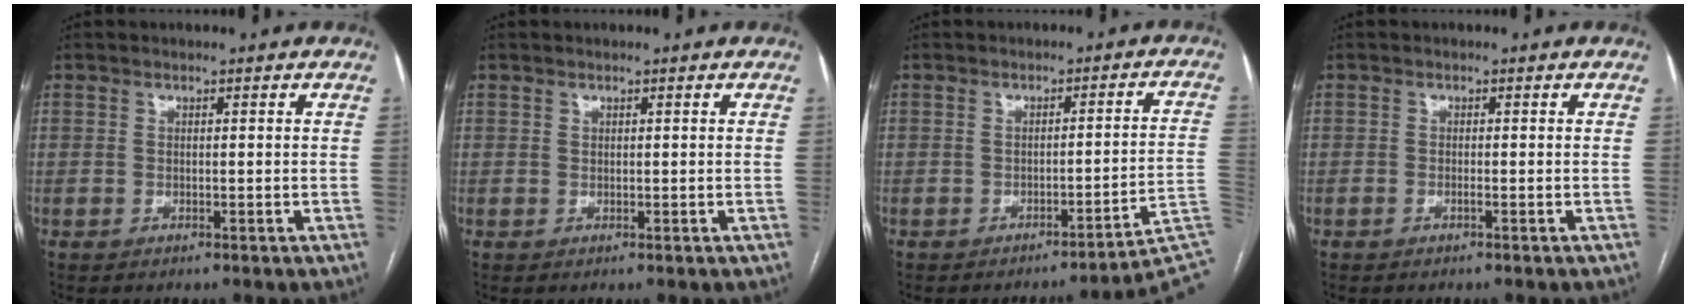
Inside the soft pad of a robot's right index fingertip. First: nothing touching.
{"total": 0.0}
{"total": 7.5, "force": [-5.2, -1.1, 5.3], "torque": [-0.042, 0.029, -0.058]}
{"total": 0.5, "force": [-0.4, -0.1, 0.4], "torque": [-0.009, 0.000, -0.007]}